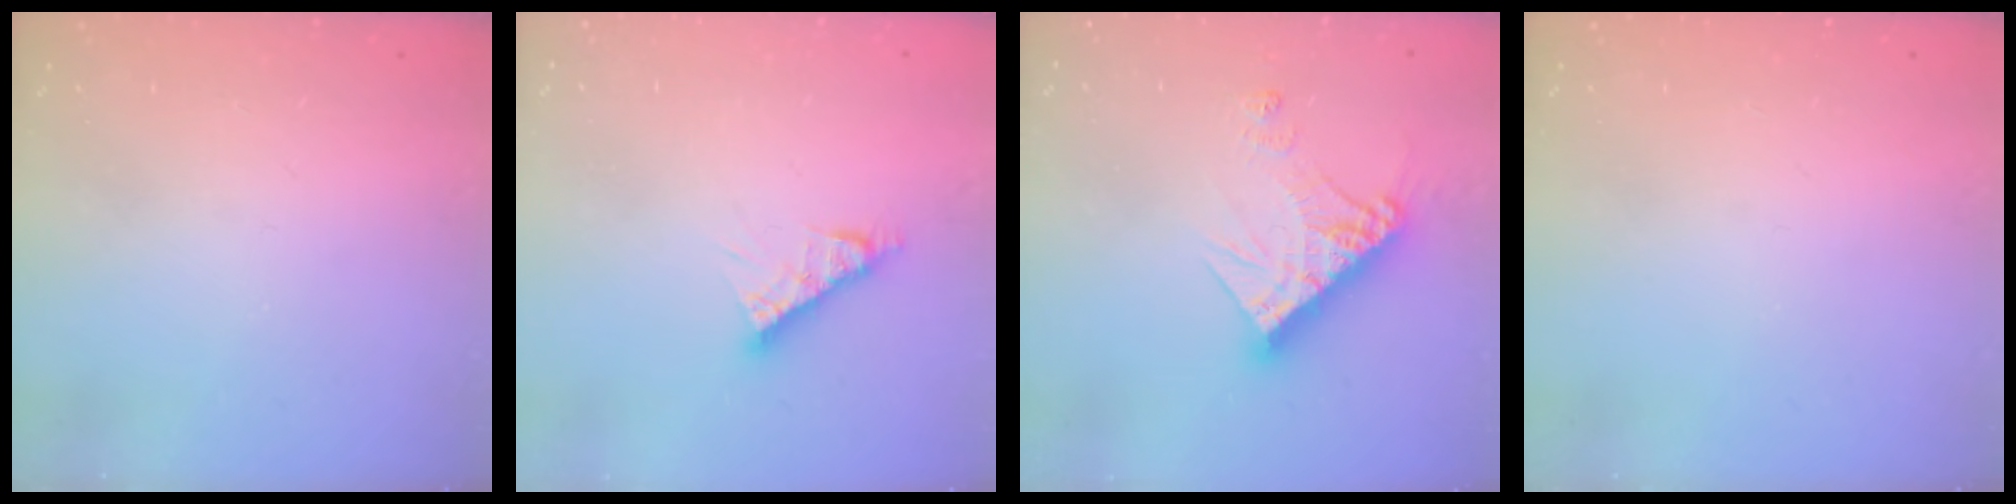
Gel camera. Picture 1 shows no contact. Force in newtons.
{"total": 5.9, "press": 5.9, "slide": 0.5}
{"total": 13.2, "press": 13.1, "slide": 1.5}
{"total": 0.0}